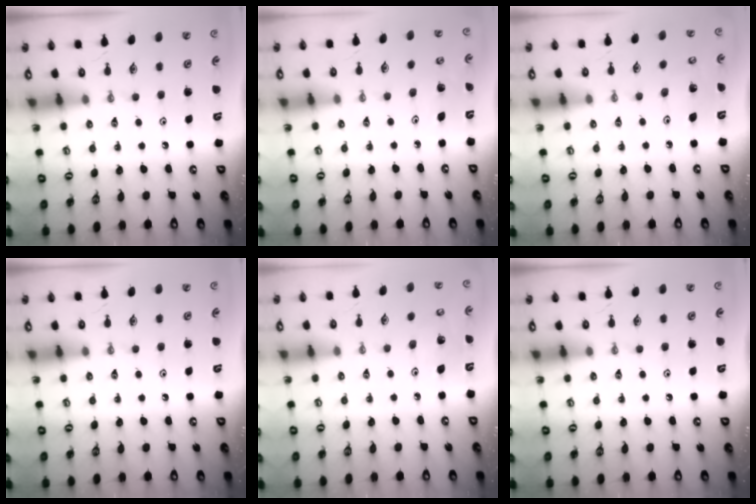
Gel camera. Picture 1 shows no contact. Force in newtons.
{"total": 2.3, "press": 2.3, "slide": 0.2}
{"total": 4.5, "press": 4.3, "slide": 1.2}
{"total": 0.0}
{"total": 4.4, "press": 4.3, "slide": 0.9}
{"total": 0.0}